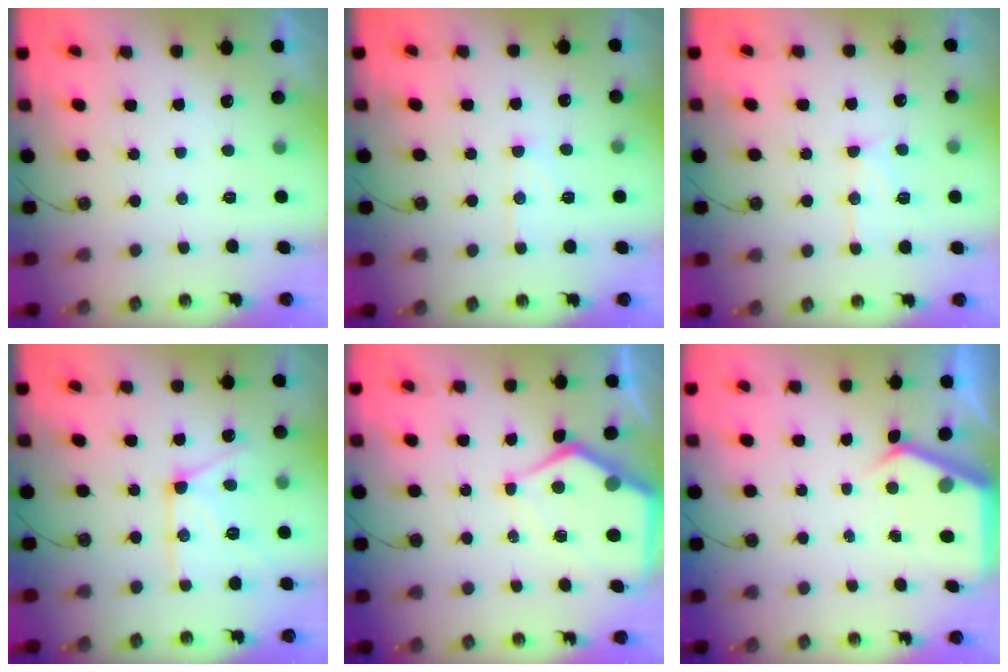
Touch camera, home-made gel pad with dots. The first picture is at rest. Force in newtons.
{"total": 7.1, "press": 7.1, "slide": 0.6}
{"total": 12.4, "press": 12.3, "slide": 1.1}
{"total": 14.9, "press": 14.8, "slide": 1.1}
{"total": 11.6, "press": 11.5, "slide": 1.3}
{"total": 5.4, "press": 5.4, "slide": 0.8}